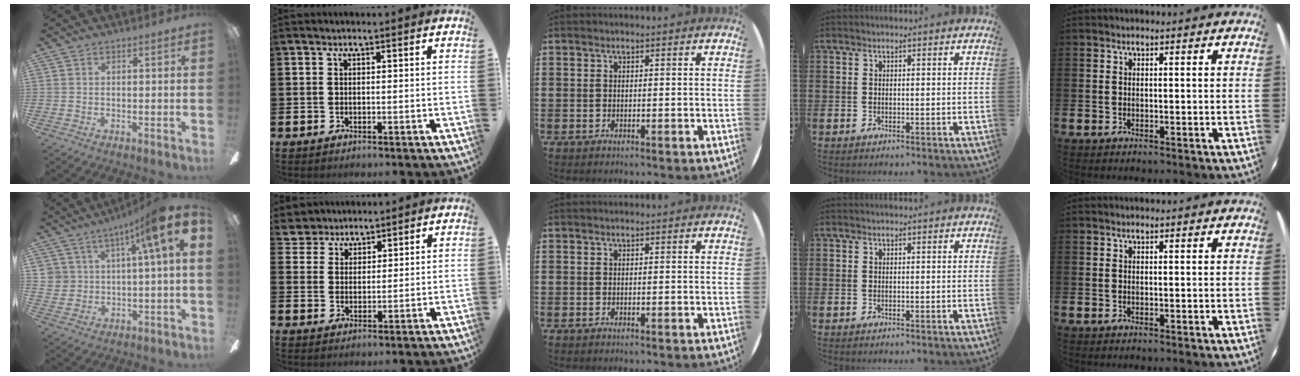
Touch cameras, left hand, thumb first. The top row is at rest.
{"thumb": {"total": 11.4, "force": [5.5, 3.4, 9.4], "torque": [-0.153, -0.026, 0.090]}, "index": {"total": 4.0, "force": [3.6, 1.5, -1.0], "torque": [-0.005, -0.014, 0.067]}}